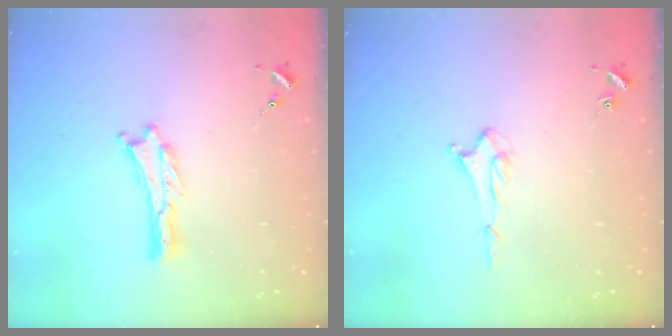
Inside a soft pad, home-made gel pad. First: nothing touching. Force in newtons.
{"total": 1.7, "press": 1.6, "slide": 0.4}